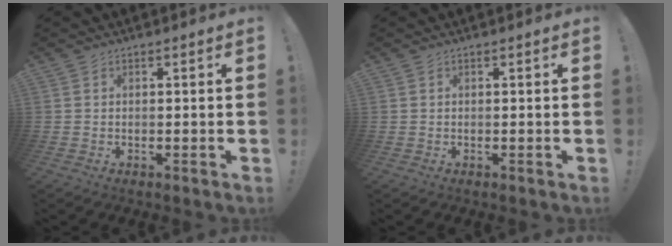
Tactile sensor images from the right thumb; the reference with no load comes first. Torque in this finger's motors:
{"motor_torque": [-0.19, -0.03, 0.00, -0.21, 0.09]}